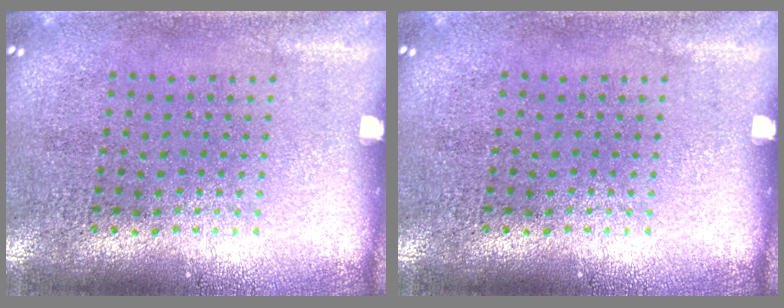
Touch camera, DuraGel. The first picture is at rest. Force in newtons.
{"total": 0.0}